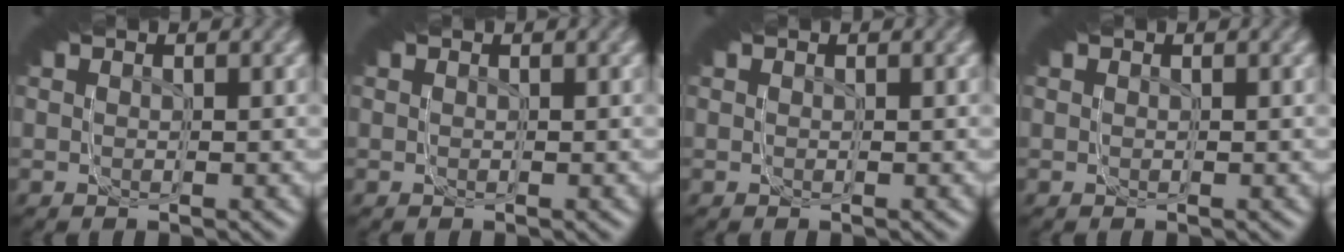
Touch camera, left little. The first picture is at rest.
{"total": 0.0}
{"total": 0.0}
{"total": 0.0}